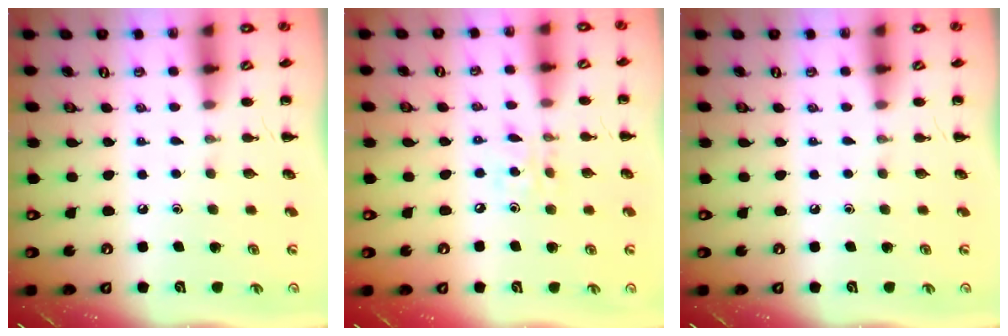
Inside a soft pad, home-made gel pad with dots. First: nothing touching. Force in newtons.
{"total": 5.1, "press": 4.9, "slide": 1.2}
{"total": 0.0}